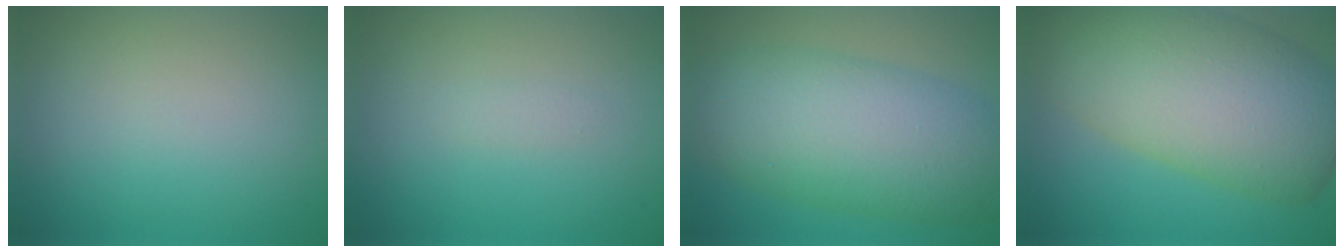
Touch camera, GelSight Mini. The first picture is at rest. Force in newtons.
{"total": 0.7, "press": 0.7, "slide": 0.1}
{"total": 10.1, "press": 10.1, "slide": 0.5}
{"total": 12.4, "press": 12.3, "slide": 0.8}